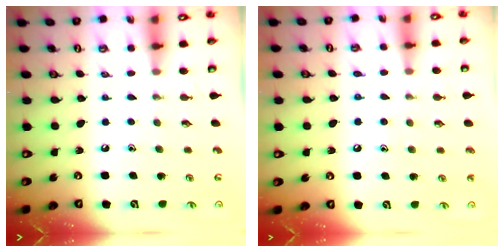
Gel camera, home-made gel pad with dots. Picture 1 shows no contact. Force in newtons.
{"total": 6.9, "press": 6.9, "slide": 0.7}